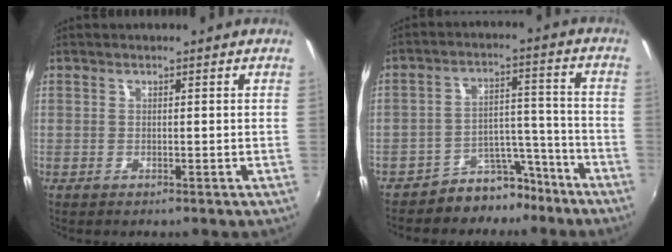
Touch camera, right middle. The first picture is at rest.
{"total": 7.8, "force": [-6.4, 4.1, 1.6], "torque": [-0.013, 0.045, -0.089]}